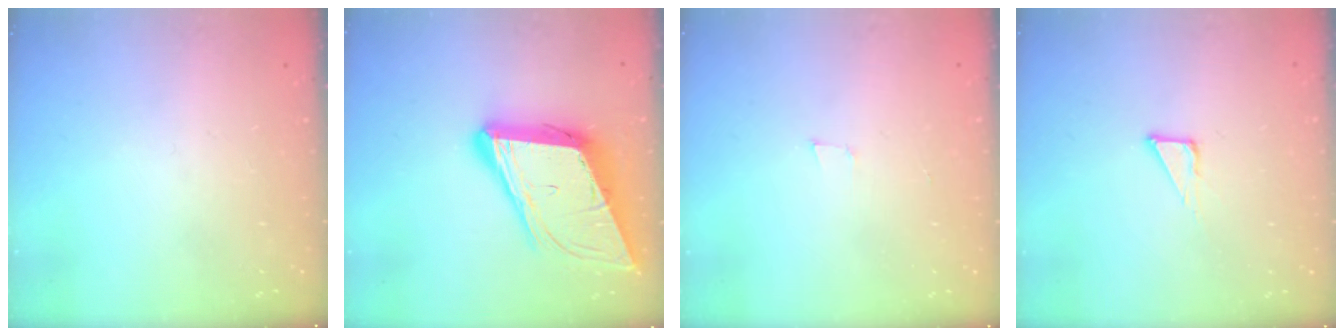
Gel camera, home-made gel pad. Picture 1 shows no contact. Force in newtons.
{"total": 17.7, "press": 17.2, "slide": 4.0}
{"total": 3.4, "press": 2.2, "slide": 2.6}
{"total": 3.9, "press": 3.9, "slide": 0.3}